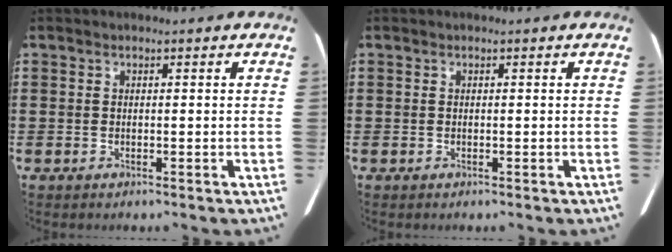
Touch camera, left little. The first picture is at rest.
{"total": 0.0}